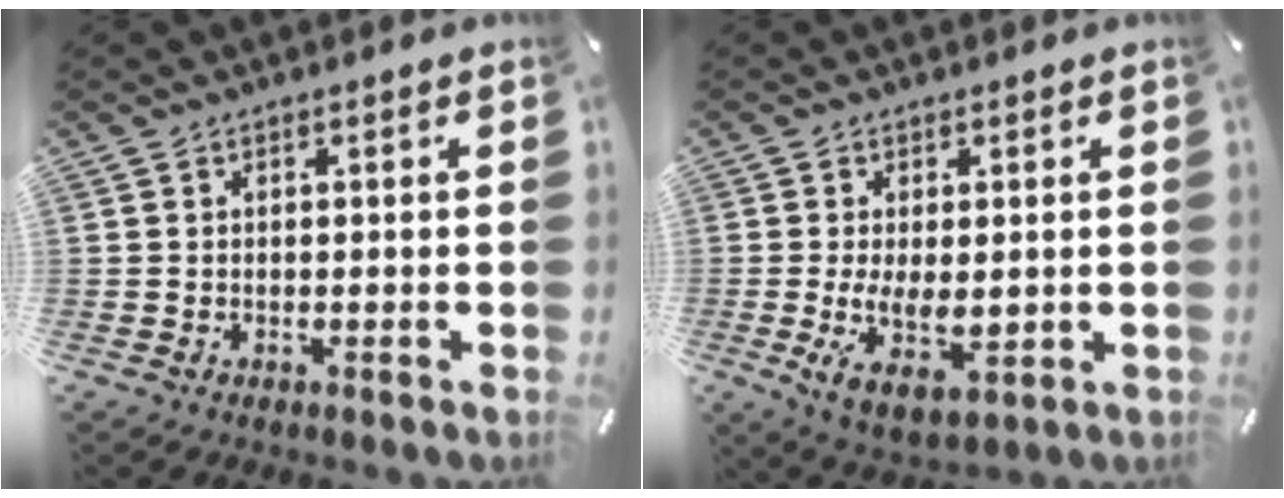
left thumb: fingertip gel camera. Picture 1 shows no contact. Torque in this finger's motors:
{"motor_torque": [0.06, 0.76, 0.98, -0.76, 0.37]}